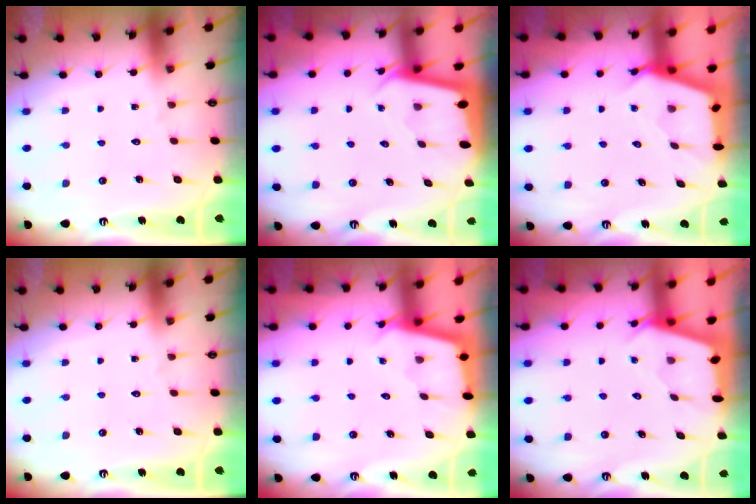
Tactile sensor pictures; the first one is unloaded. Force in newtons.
{"total": 1.8, "press": 1.7, "slide": 0.1}
{"total": 2.7, "press": 2.7, "slide": 0.3}
{"total": 0.0}
{"total": 2.1, "press": 2.1, "slide": 0.2}
{"total": 2.4, "press": 2.4, "slide": 0.2}